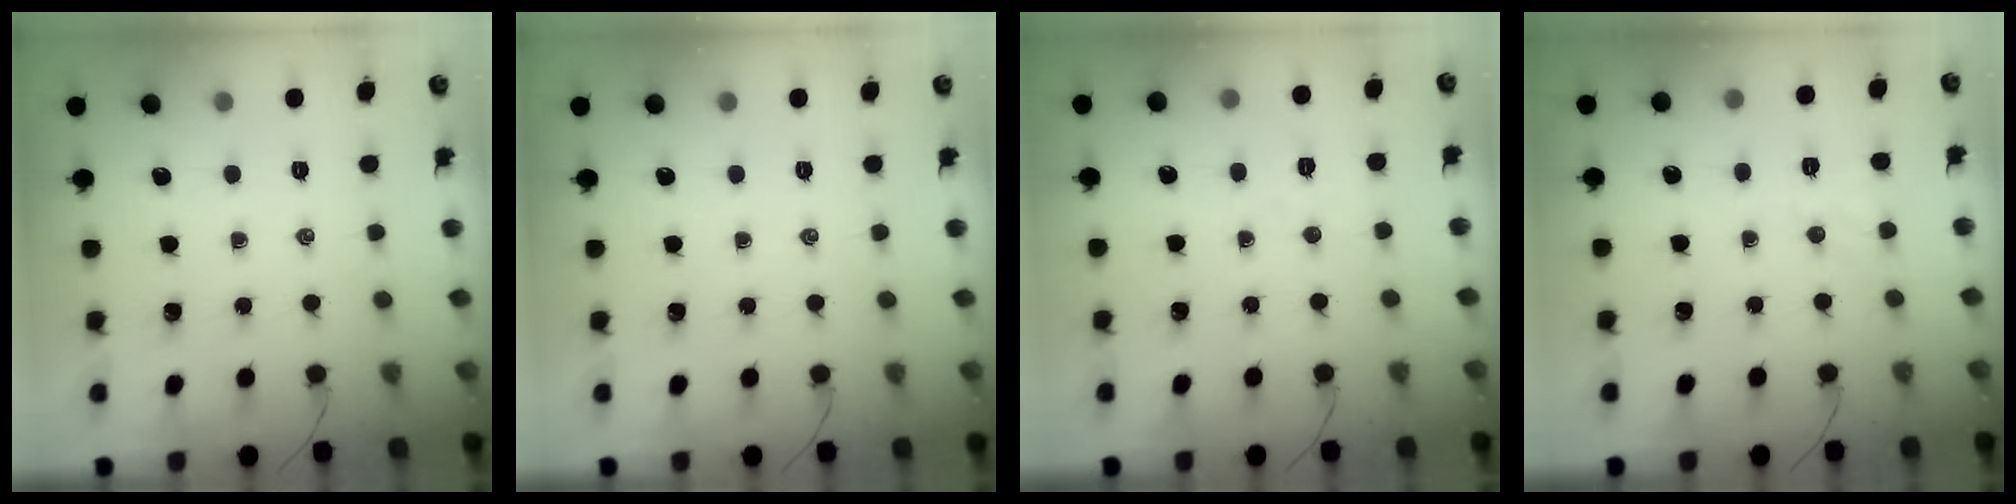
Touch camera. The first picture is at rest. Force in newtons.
{"total": 0.0}
{"total": 4.0, "press": 3.9, "slide": 0.9}
{"total": 3.7, "press": 3.6, "slide": 0.9}